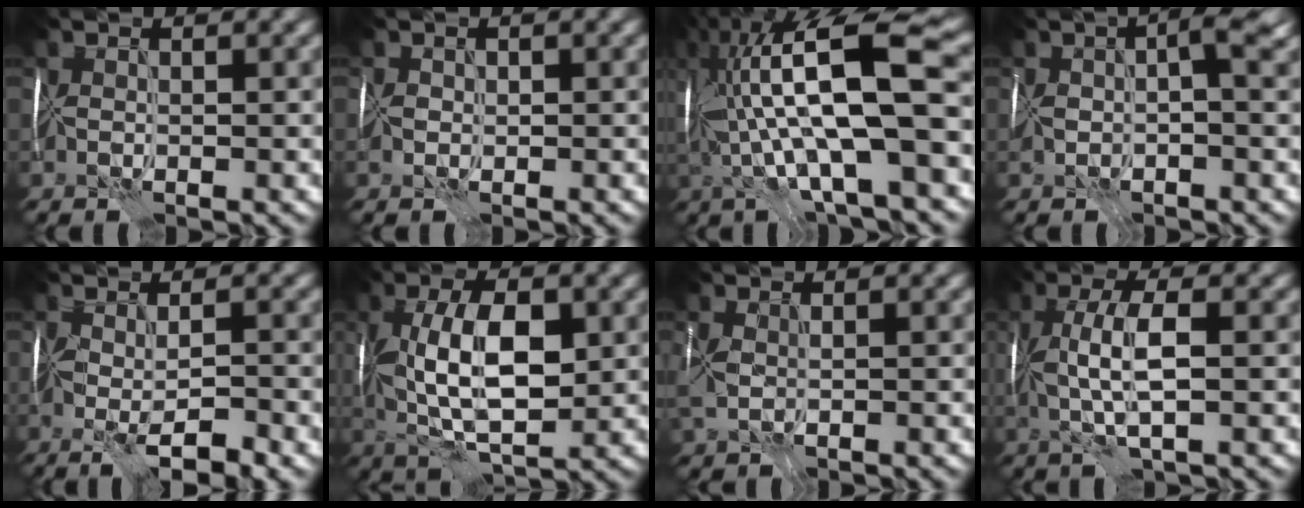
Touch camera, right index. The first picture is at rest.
{"total": 1.3, "force": [-0.1, 1.1, 0.6], "torque": [-0.012, 0.004, -0.005]}
{"total": 16.2, "force": [1.4, 4.6, 15.4], "torque": [-0.279, 0.030, 0.032]}
{"total": 4.6, "force": [0.2, 1.8, 4.3], "torque": [-0.079, 0.012, -0.007]}
{"total": 4.8, "force": [-1.9, 0.8, 4.3], "torque": [-0.065, -0.003, -0.032]}
{"total": 8.6, "force": [0.5, 3.8, 7.7], "torque": [-0.142, 0.009, 0.008]}
{"total": 3.1, "force": [-0.4, 1.8, 2.5], "torque": [-0.060, -0.004, -0.005]}
{"total": 4.6, "force": [0.1, 1.1, 4.4], "torque": [-0.094, 0.007, 0.000]}